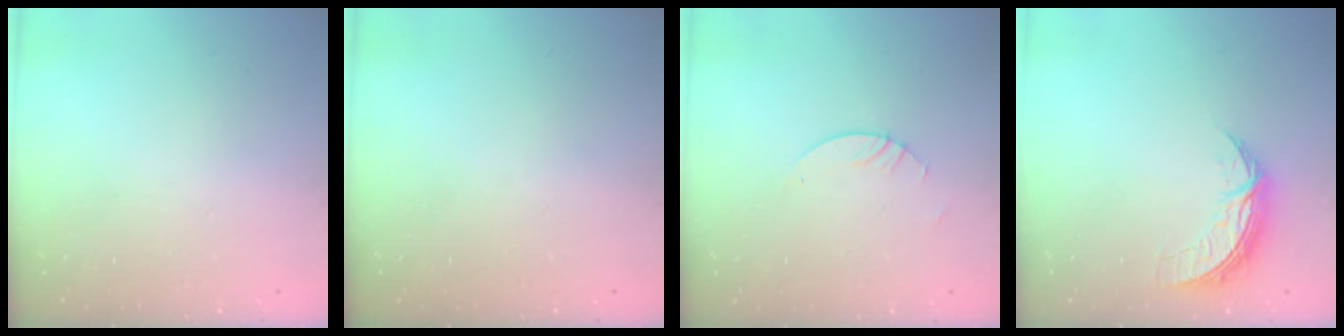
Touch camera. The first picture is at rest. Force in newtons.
{"total": 0.0}
{"total": 2.4, "press": 2.4, "slide": 0.2}
{"total": 7.2, "press": 7.2, "slide": 0.2}